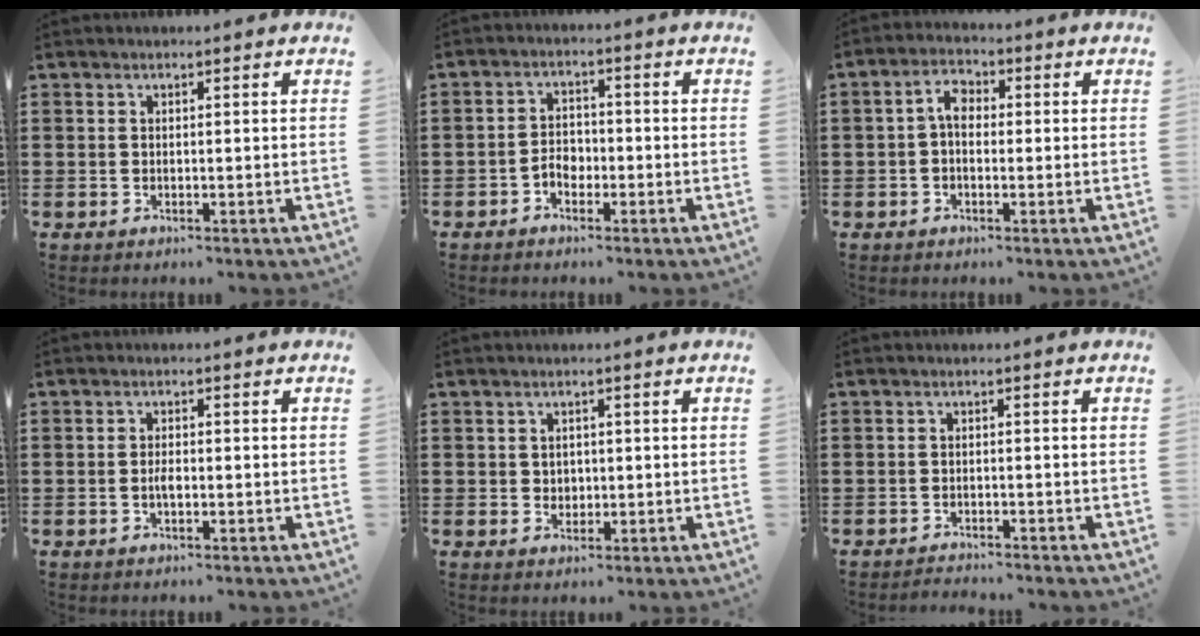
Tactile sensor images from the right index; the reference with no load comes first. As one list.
[{"total": 3.0, "force": [-1.4, 2.0, 1.7], "torque": [-0.036, 0.005, -0.028]}, {"total": 3.9, "force": [-0.2, 2.3, 3.2], "torque": [-0.070, 0.008, -0.008]}, {"total": 1.9, "force": [-0.5, 0.8, 1.7], "torque": [-0.032, 0.001, -0.009]}, {"total": 1.6, "force": [0.3, 1.6, 0.4], "torque": [-0.013, 0.010, 0.003]}, {"total": 1.6, "force": [-1.6, -0.1, -0.1], "torque": [-0.004, 0.000, -0.034]}]